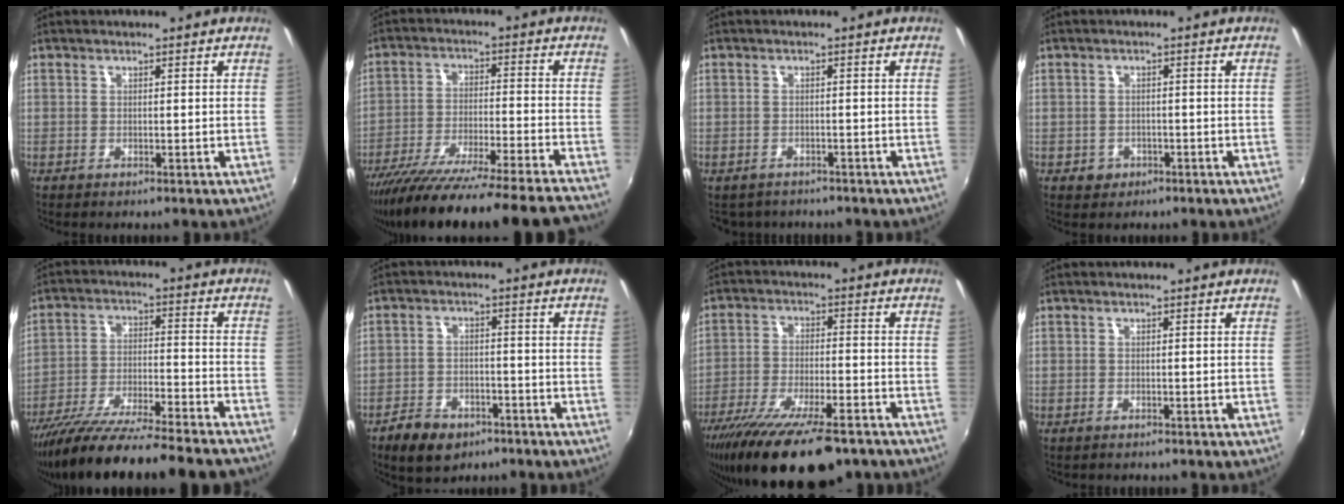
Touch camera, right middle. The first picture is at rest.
{"total": 25.6, "force": [-22.8, -1.1, 11.7], "torque": [-0.201, -0.066, -0.350]}
{"total": 3.4, "force": [-2.9, 1.7, 0.5], "torque": [-0.017, -0.012, -0.045]}
{"total": 2.9, "force": [-1.3, 2.4, 0.7], "torque": [-0.018, 0.000, -0.018]}
{"total": 24.0, "force": [-21.1, 1.8, 11.4], "torque": [-0.205, -0.060, -0.323]}
{"total": 8.3, "force": [-5.6, 4.7, 3.9], "torque": [-0.108, -0.002, -0.088]}
{"total": 20.4, "force": [-15.3, 5.3, 12.5], "torque": [-0.240, -0.054, -0.246]}
{"total": 0.7, "force": [-0.7, 0.3, 0.1], "torque": [-0.005, -0.002, -0.011]}